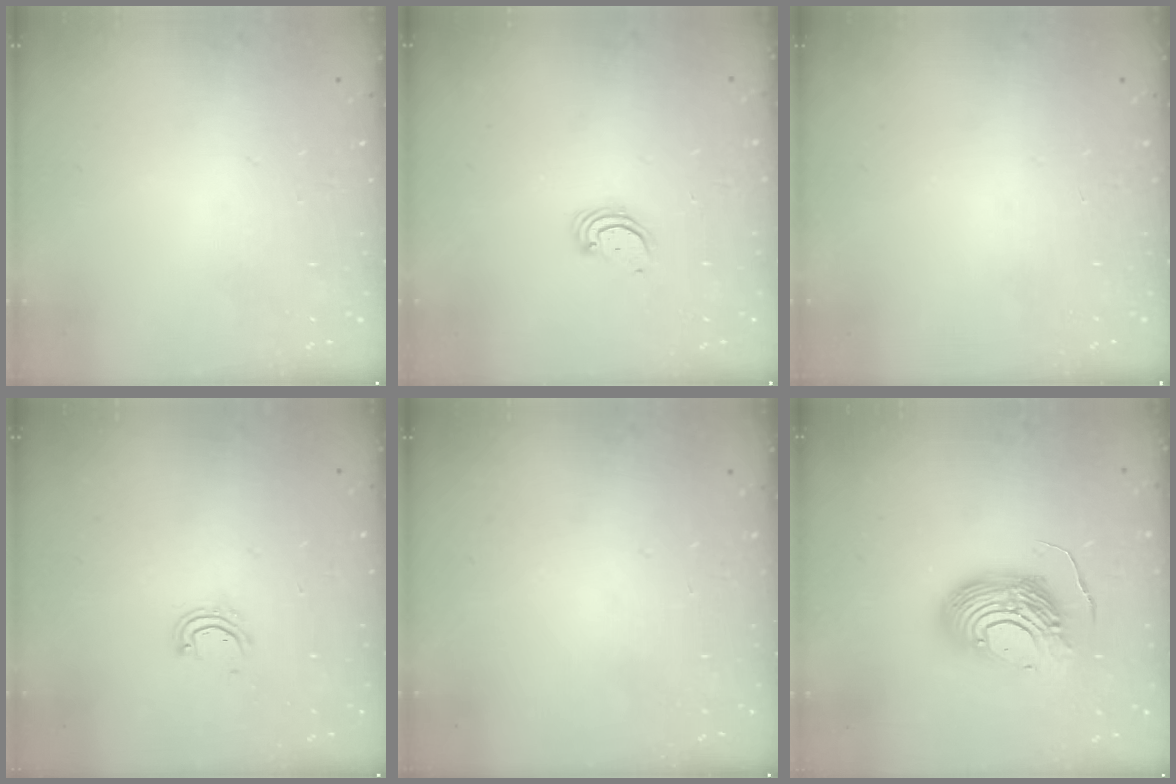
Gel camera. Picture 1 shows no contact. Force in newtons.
{"total": 2.3, "press": 2.3, "slide": 0.2}
{"total": 0.0}
{"total": 2.7, "press": 2.7, "slide": 0.2}
{"total": 0.0}
{"total": 17.7, "press": 17.6, "slide": 1.6}